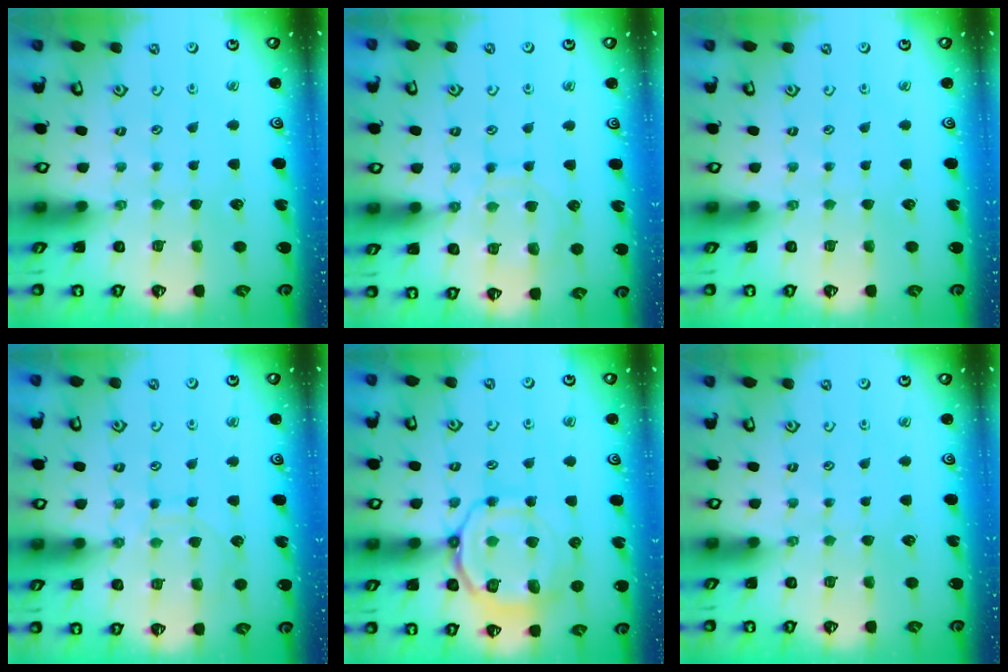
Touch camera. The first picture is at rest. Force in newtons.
{"total": 10.6, "press": 10.6, "slide": 1.1}
{"total": 0.0}
{"total": 9.3, "press": 9.3, "slide": 0.8}
{"total": 14.7, "press": 14.6, "slide": 1.7}
{"total": 0.0}